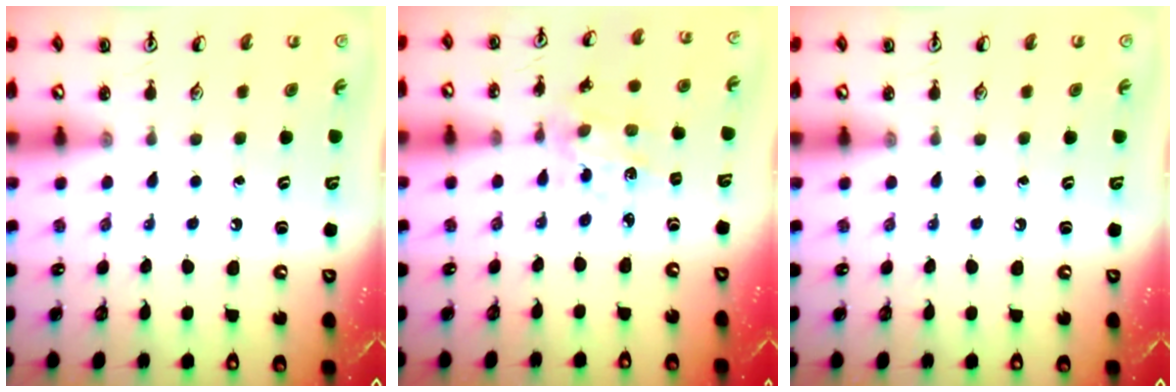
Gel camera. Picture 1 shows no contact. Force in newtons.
{"total": 2.3, "press": 2.3, "slide": 0.6}
{"total": 0.0}